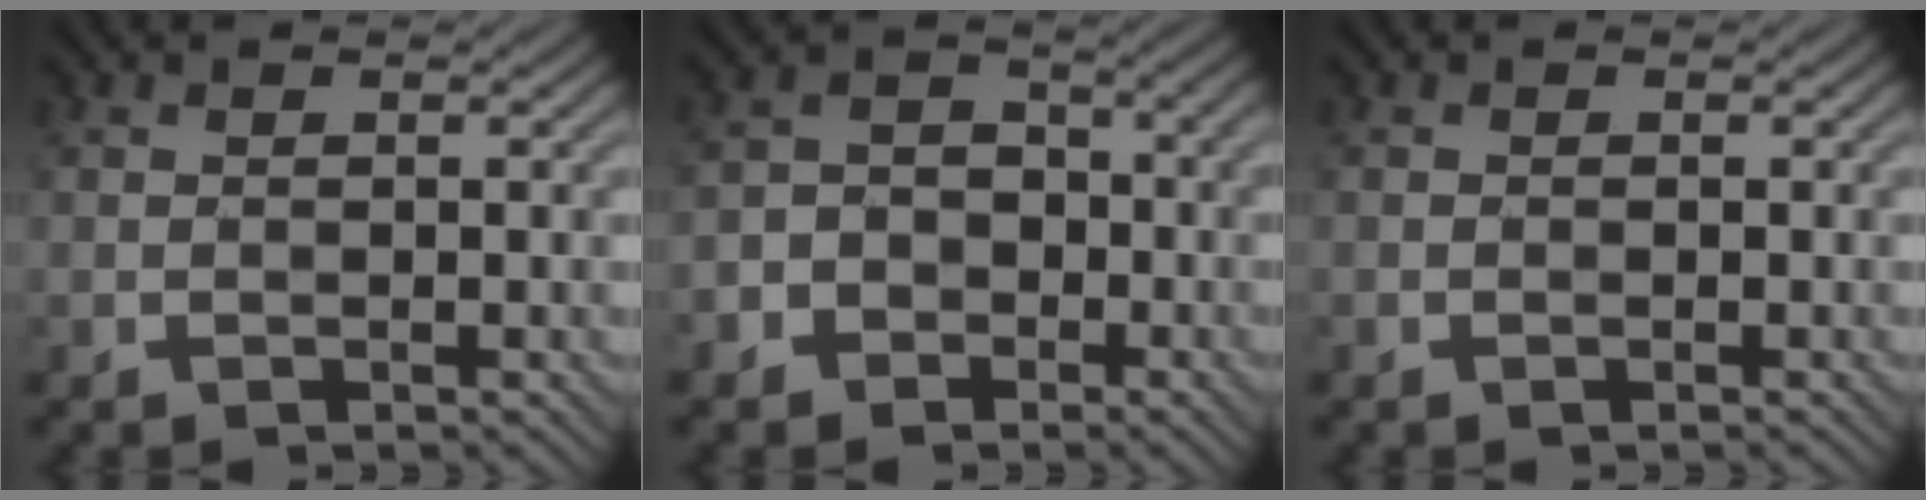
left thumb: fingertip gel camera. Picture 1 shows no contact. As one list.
[{"total": 4.4, "force": [-2.6, 3.2, 1.5], "torque": [-0.014, 0.002, -0.059]}, {"total": 0.0}]